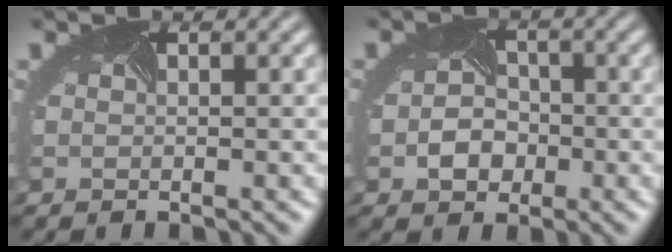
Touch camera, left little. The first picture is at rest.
{"total": 3.1, "force": [-1.0, 2.5, 1.5], "torque": [-0.024, -0.007, -0.022]}